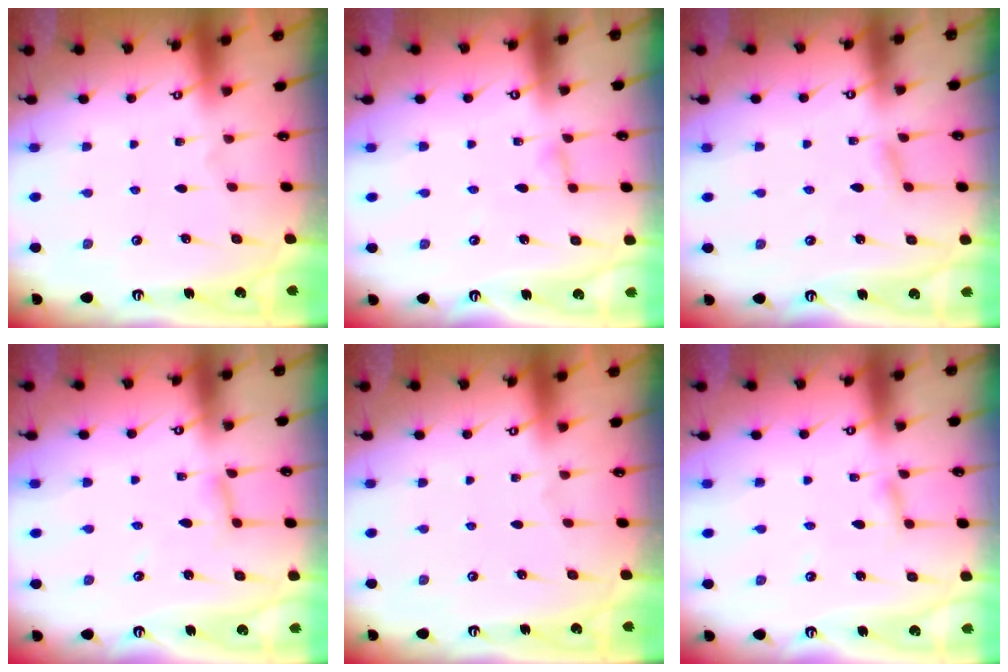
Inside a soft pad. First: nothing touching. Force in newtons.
{"total": 3.0, "press": 3.0, "slide": 0.3}
{"total": 4.5, "press": 4.5, "slide": 0.3}
{"total": 2.8, "press": 2.8, "slide": 0.2}
{"total": 0.0}
{"total": 2.7, "press": 2.7, "slide": 0.3}